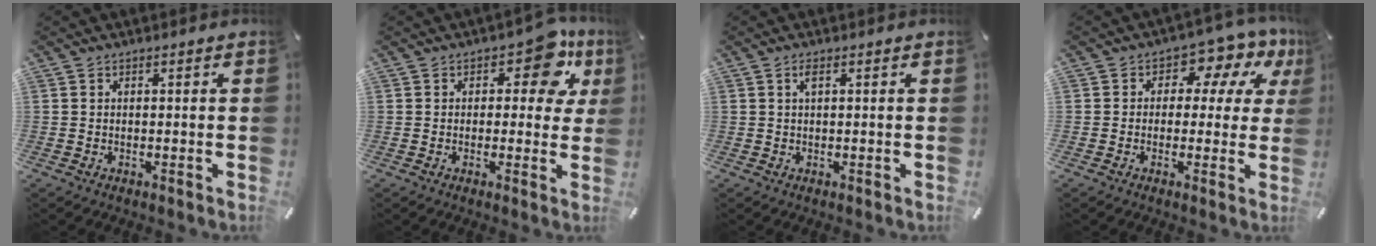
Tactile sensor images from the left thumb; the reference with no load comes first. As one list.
[{"total": 10.5, "force": [4.5, 5.6, 7.7], "torque": [-0.082, -0.019, 0.071]}, {"total": 1.5, "force": [0.5, 0.3, 1.4], "torque": [-0.029, 0.003, 0.007]}, {"total": 8.5, "force": [3.3, 5.6, 5.5], "torque": [-0.071, -0.020, 0.055]}]